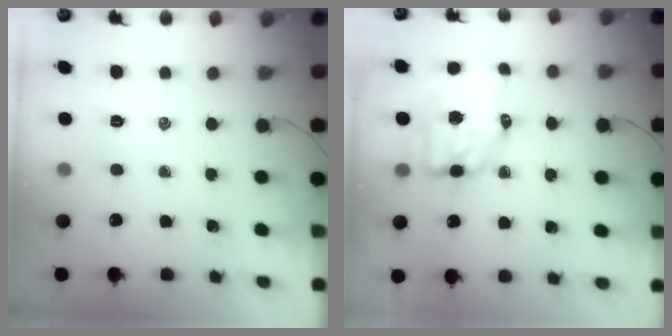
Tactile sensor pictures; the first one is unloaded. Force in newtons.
{"total": 7.7, "press": 7.6, "slide": 1.1}